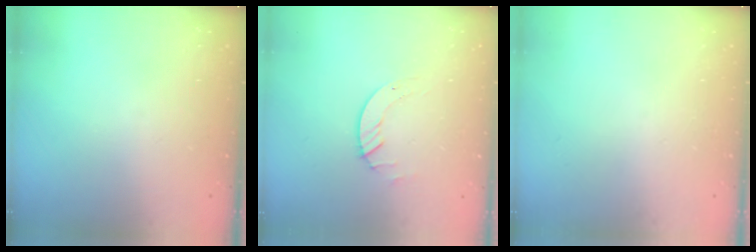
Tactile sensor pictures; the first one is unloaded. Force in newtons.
{"total": 2.0, "press": 2.0, "slide": 0.2}
{"total": 0.0}